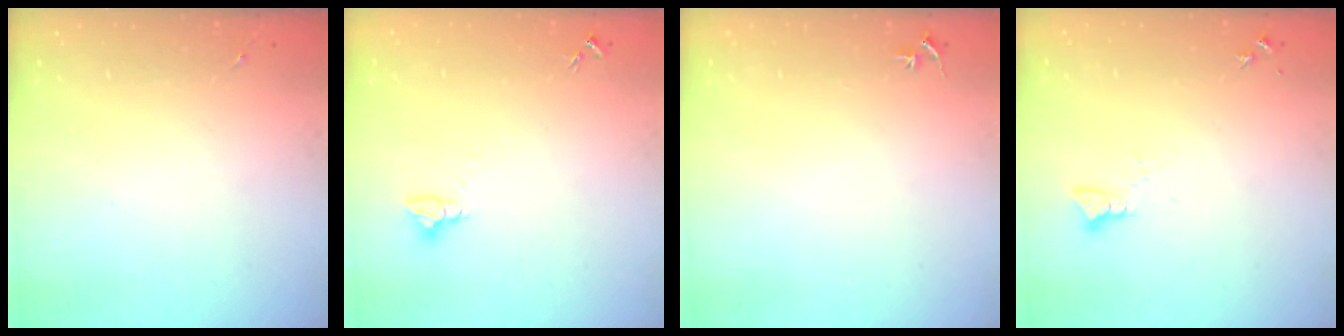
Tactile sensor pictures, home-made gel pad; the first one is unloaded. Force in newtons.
{"total": 3.0, "press": 3.0, "slide": 0.1}
{"total": 3.1, "press": 3.1, "slide": 0.4}
{"total": 2.5, "press": 2.5, "slide": 0.1}